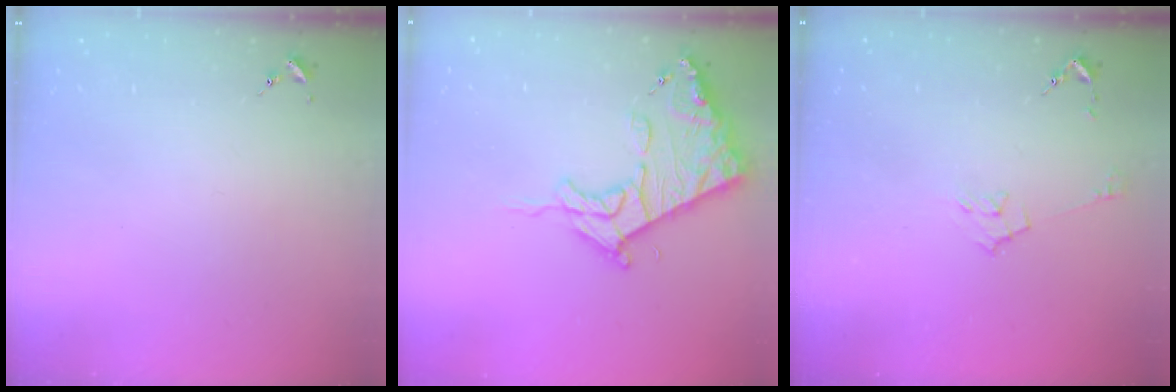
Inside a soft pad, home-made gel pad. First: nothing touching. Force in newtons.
{"total": 14.9, "press": 14.8, "slide": 1.3}
{"total": 6.5, "press": 6.5, "slide": 0.8}